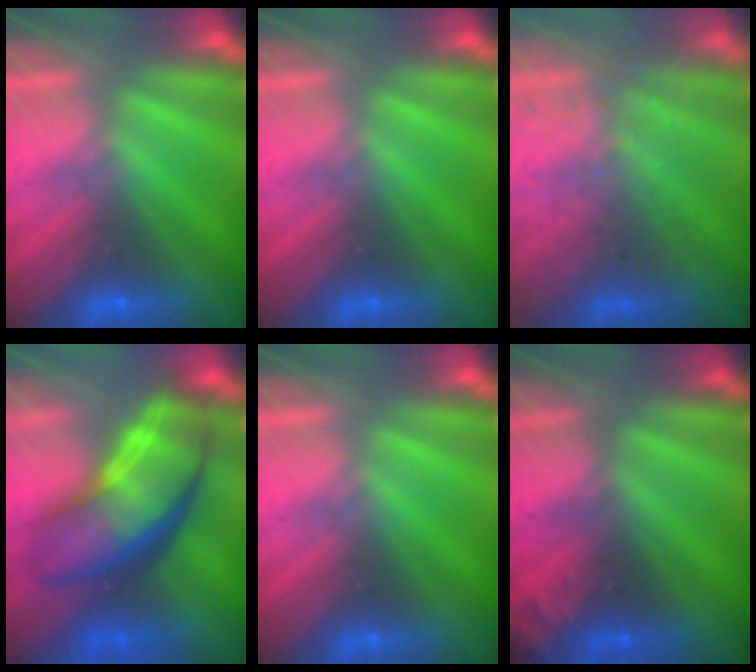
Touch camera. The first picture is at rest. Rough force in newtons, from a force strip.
{"total": 0.0}
{"total": 9.0}
{"total": 7.8}
{"total": 0.0}
{"total": 2.3}